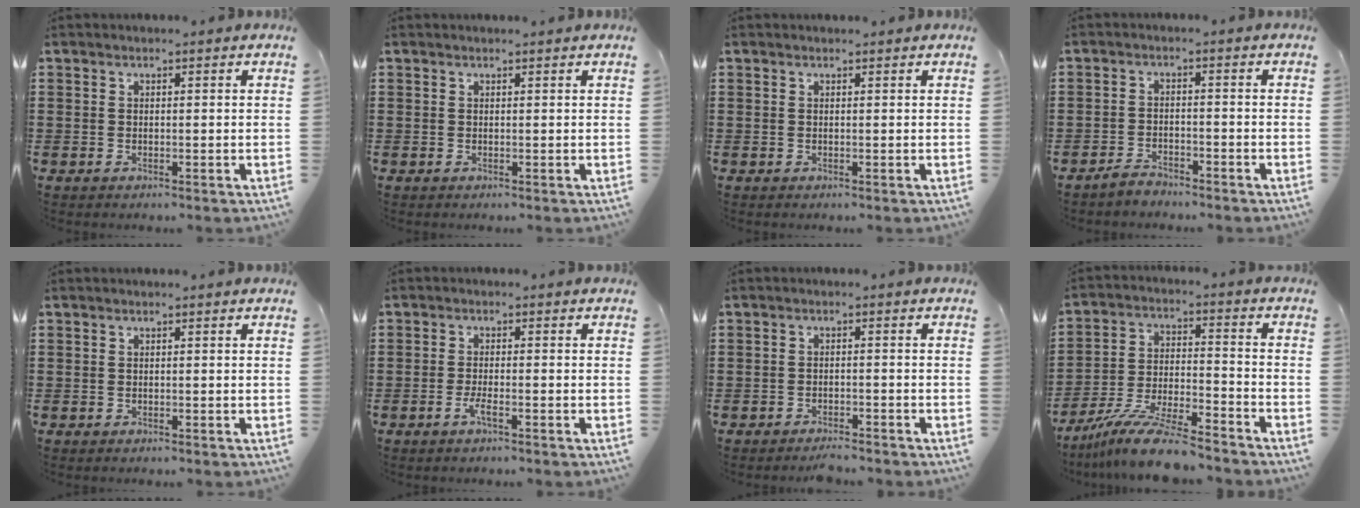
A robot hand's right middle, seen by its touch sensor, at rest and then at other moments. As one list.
[{"total": 0.0}, {"total": 0.0}, {"total": 2.4, "force": [-2.3, 0.4, 0.3], "torque": [-0.012, 0.002, -0.048]}, {"total": 0.0}, {"total": 2.2, "force": [-1.1, 0.2, 1.9], "torque": [-0.041, -0.003, -0.022]}, {"total": 2.0, "force": [-2.0, 0.2, 0.2], "torque": [-0.010, -0.001, -0.042]}, {"total": 10.7, "force": [-9.4, 0.9, 5.0], "torque": [-0.096, 0.017, -0.182]}]